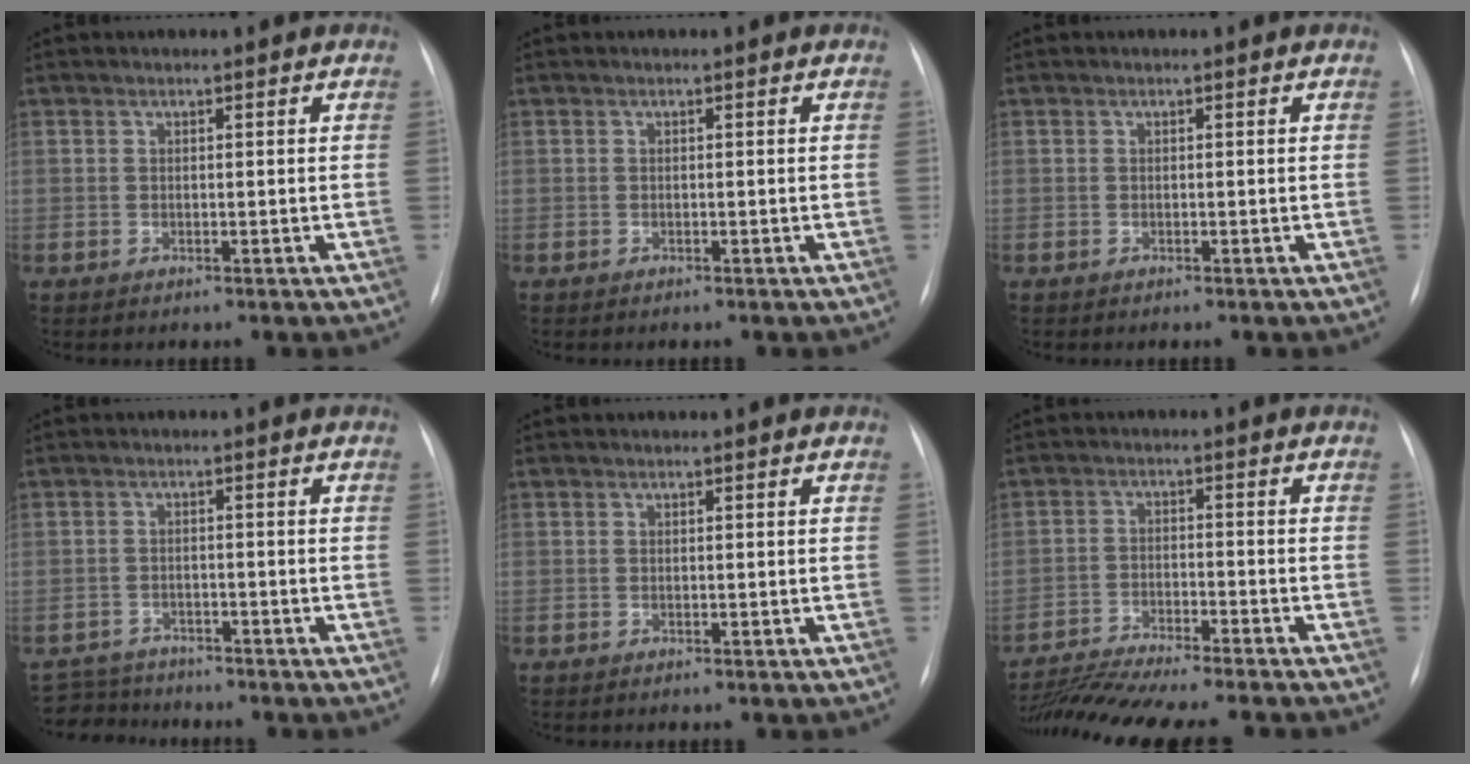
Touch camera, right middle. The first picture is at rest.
{"total": 0.0}
{"total": 0.0}
{"total": 4.6, "force": [-4.4, 1.1, -0.9], "torque": [0.019, -0.005, -0.075]}
{"total": 0.0}
{"total": 15.9, "force": [-14.3, 0.4, 6.9], "torque": [-0.118, -0.021, -0.220]}